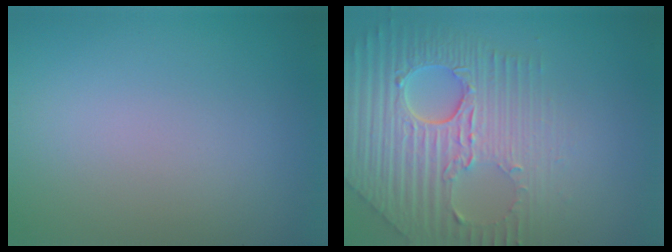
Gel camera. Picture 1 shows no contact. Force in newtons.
{"total": 8.7, "press": 5.9, "slide": 6.4}